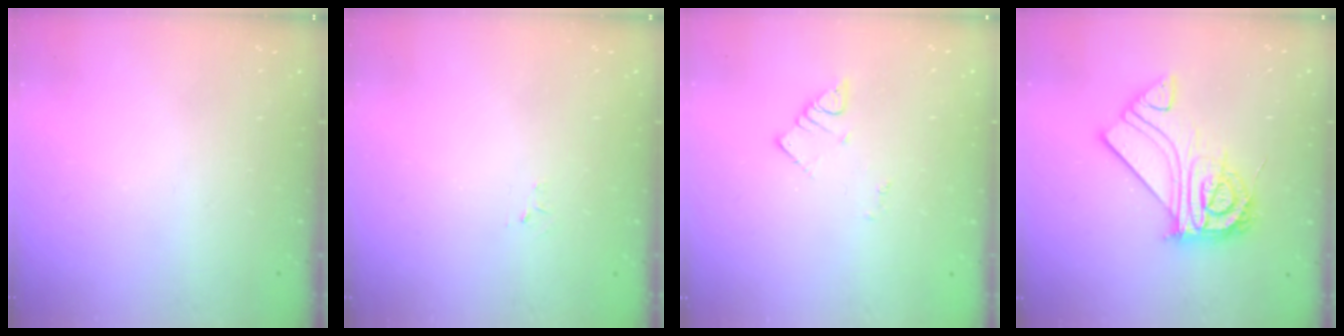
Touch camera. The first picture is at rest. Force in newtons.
{"total": 2.6, "press": 2.6, "slide": 0.4}
{"total": 2.7, "press": 2.7, "slide": 0.4}
{"total": 15.9, "press": 15.8, "slide": 0.7}